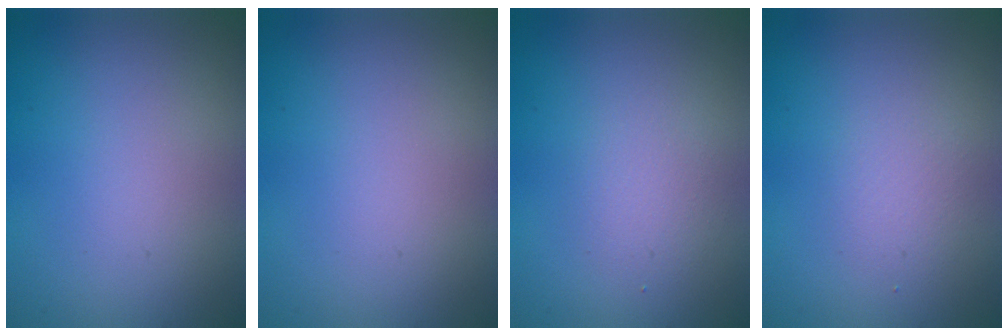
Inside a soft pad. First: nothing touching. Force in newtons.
{"total": 0.0}
{"total": 1.7, "press": 1.7, "slide": 0.1}
{"total": 1.4, "press": 1.4, "slide": 0.1}